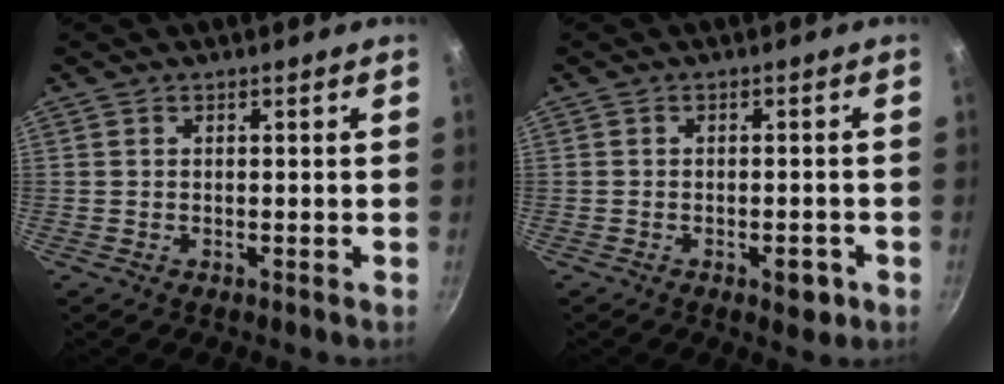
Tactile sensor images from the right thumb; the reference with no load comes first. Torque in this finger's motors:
{"motor_torque": [3.03, 1.99, 0.44, -0.05, 0.00]}